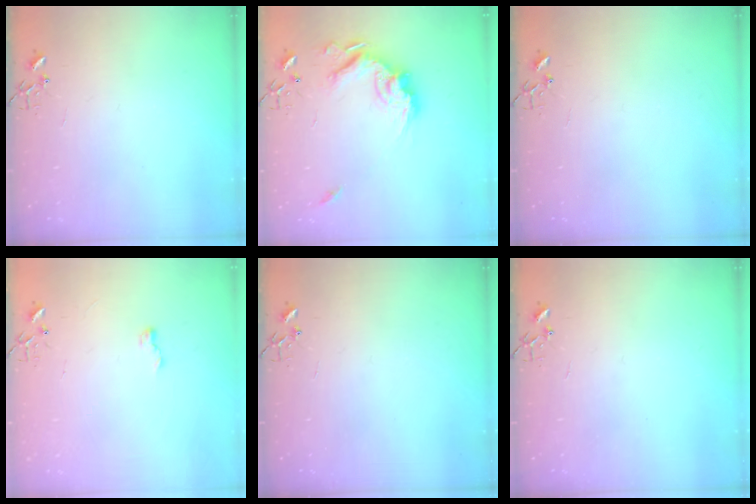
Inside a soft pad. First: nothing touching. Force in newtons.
{"total": 17.8, "press": 17.7, "slide": 2.1}
{"total": 0.0}
{"total": 5.7, "press": 5.6, "slide": 0.7}
{"total": 0.0}
{"total": 0.0}